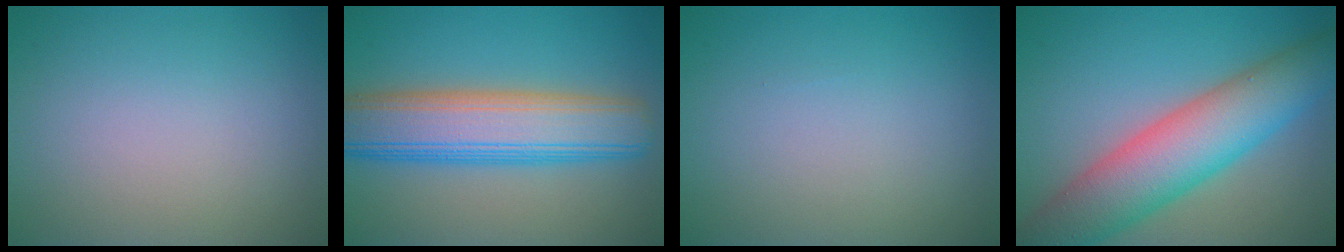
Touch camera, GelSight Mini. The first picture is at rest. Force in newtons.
{"total": 9.2, "press": 9.2, "slide": 0.3}
{"total": 0.0}
{"total": 9.6, "press": 9.6, "slide": 0.3}